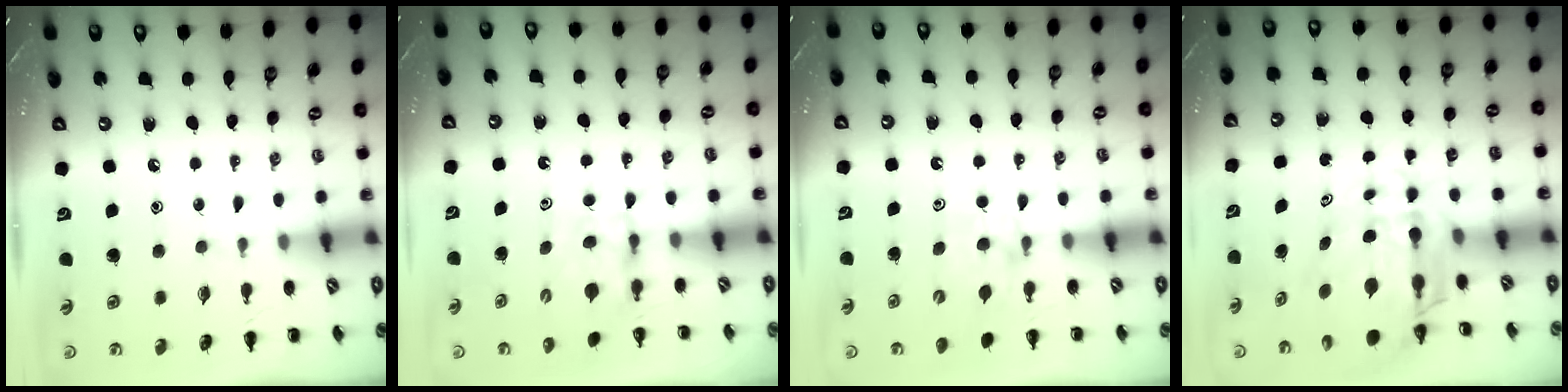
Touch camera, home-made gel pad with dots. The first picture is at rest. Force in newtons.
{"total": 4.9, "press": 4.9, "slide": 0.5}
{"total": 5.3, "press": 5.0, "slide": 1.7}
{"total": 7.0, "press": 6.6, "slide": 2.3}